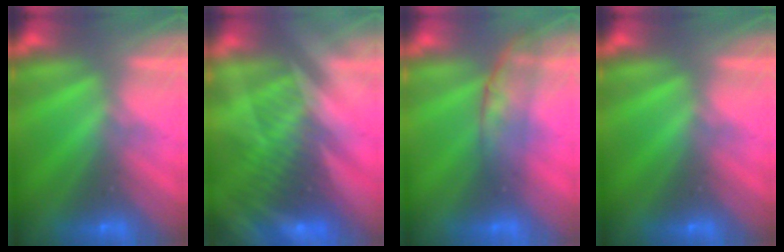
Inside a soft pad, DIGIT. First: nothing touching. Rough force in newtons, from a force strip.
{"total": 2.9}
{"total": 2.9}
{"total": 0.0}